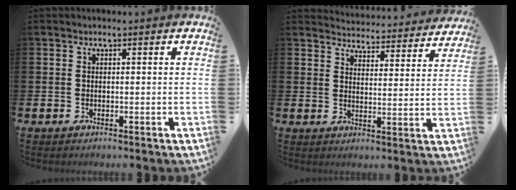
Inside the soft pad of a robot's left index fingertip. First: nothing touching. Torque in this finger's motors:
{"motor_torque": [0.80, -1.33, 0.12, 0.00]}